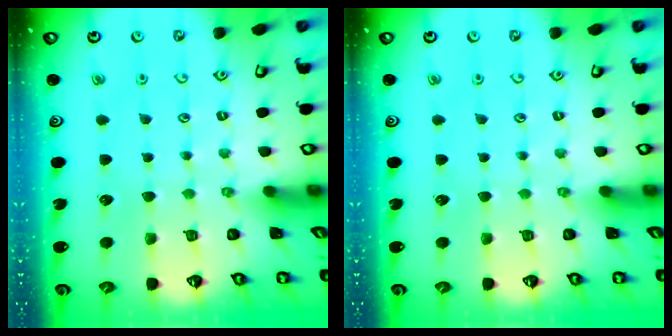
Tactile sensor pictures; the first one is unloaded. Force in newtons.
{"total": 0.0}